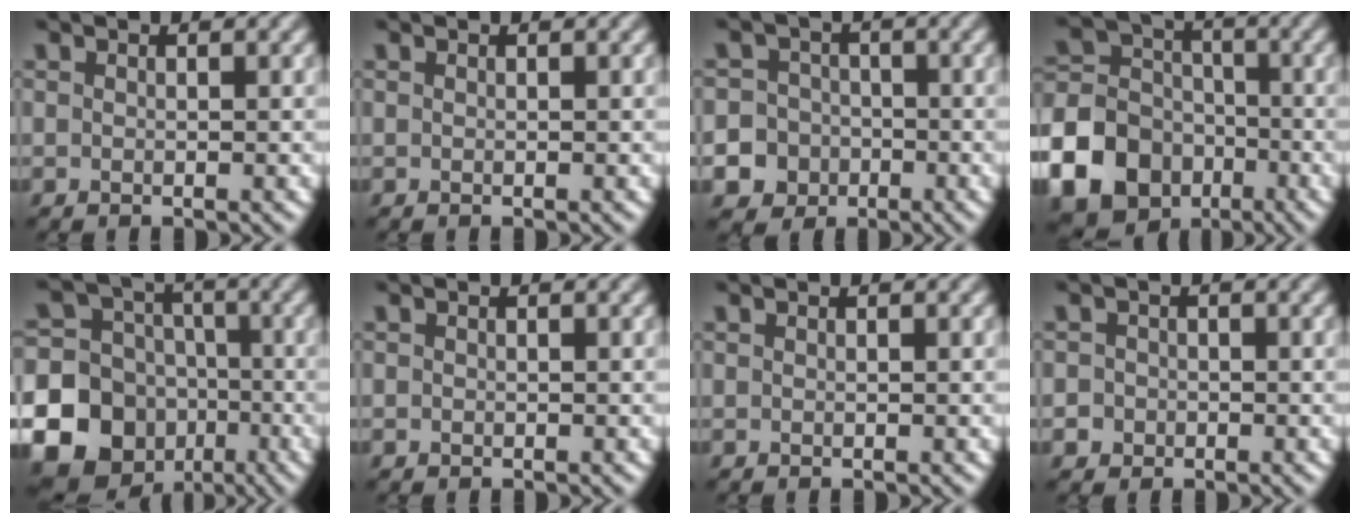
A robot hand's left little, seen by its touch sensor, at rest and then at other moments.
{"total": 0.0}
{"total": 9.5, "force": [-4.7, 8.2, 1.5], "torque": [-0.031, -0.030, -0.102]}
{"total": 13.3, "force": [-6.2, 10.9, 4.5], "torque": [-0.112, -0.032, -0.135]}
{"total": 22.9, "force": [-8.1, 20.8, 5.0], "torque": [-0.152, -0.046, -0.163]}
{"total": 0.0}
{"total": 0.0}
{"total": 1.8, "force": [-0.6, 1.7, 0.3], "torque": [0.009, 0.008, -0.017]}